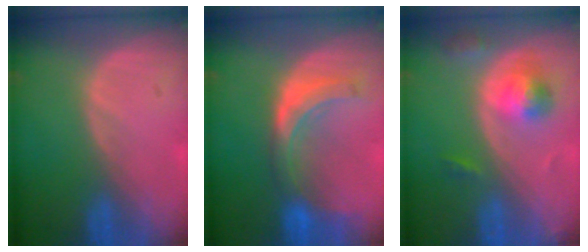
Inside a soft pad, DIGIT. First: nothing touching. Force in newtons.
{"total": 7.6, "press": 6.8, "slide": 3.3}
{"total": 5.3, "press": 4.9, "slide": 2.2}